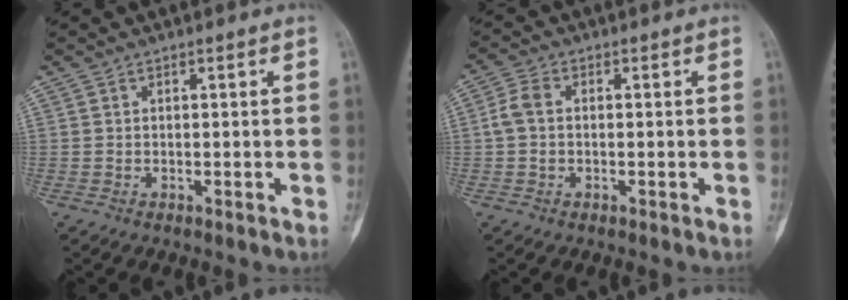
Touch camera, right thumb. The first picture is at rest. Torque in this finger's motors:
{"motor_torque": [0.82, 0.38, 0.17, -0.25, 0.04]}